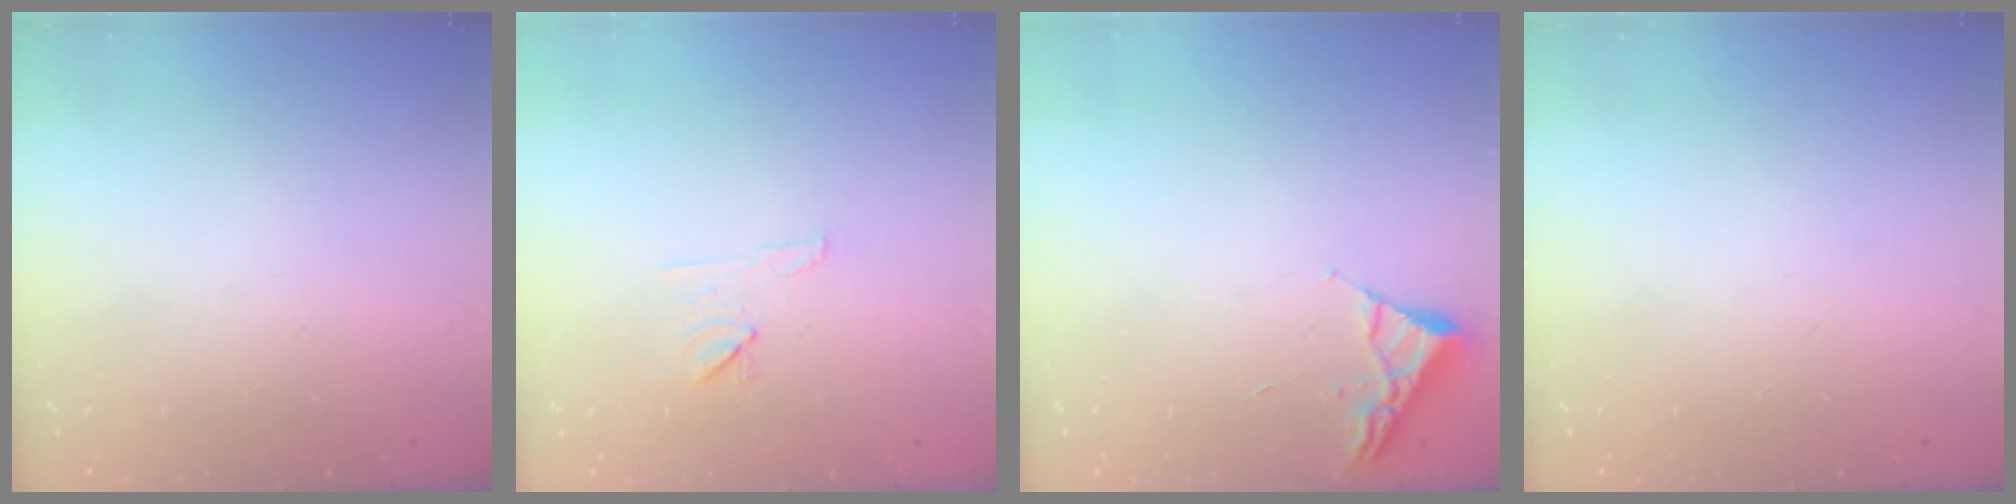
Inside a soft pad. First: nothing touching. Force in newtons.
{"total": 6.4, "press": 6.4, "slide": 0.6}
{"total": 2.6, "press": 2.6, "slide": 0.3}
{"total": 0.0}